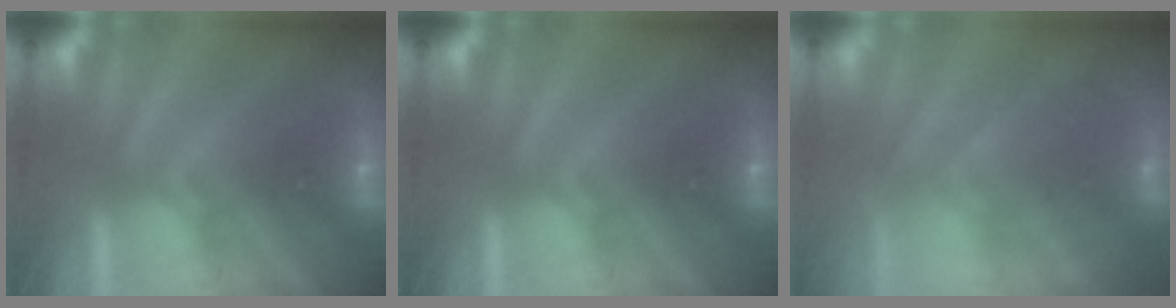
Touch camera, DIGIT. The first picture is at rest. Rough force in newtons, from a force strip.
{"total": 0.0}
{"total": 9.4}